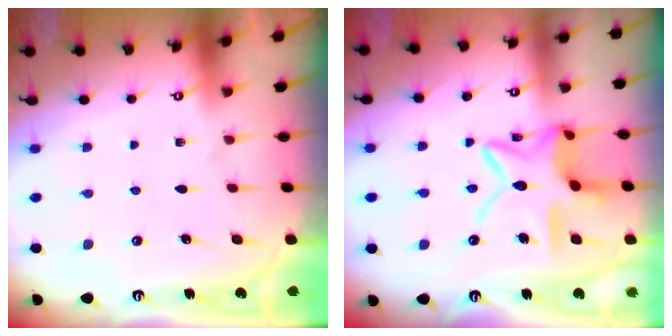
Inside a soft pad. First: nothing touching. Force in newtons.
{"total": 15.0, "press": 15.0, "slide": 1.3}